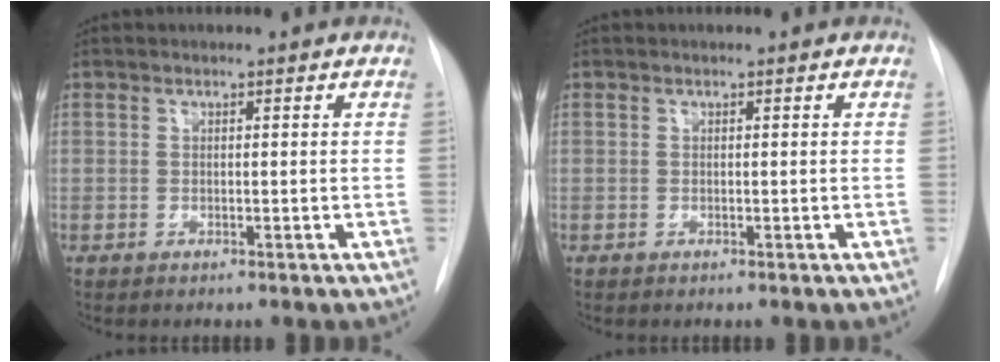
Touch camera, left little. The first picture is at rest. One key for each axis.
{"total": 0.0}